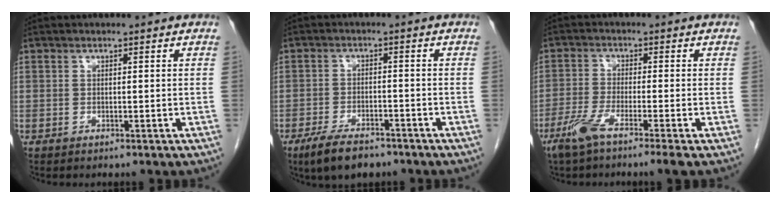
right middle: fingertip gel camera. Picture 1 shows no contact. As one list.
[{"total": 7.3, "force": [-5.4, 2.8, 4.0], "torque": [-0.075, -0.006, -0.089]}, {"total": 5.8, "force": [-3.8, -0.3, 4.4], "torque": [-0.090, -0.012, -0.078]}]